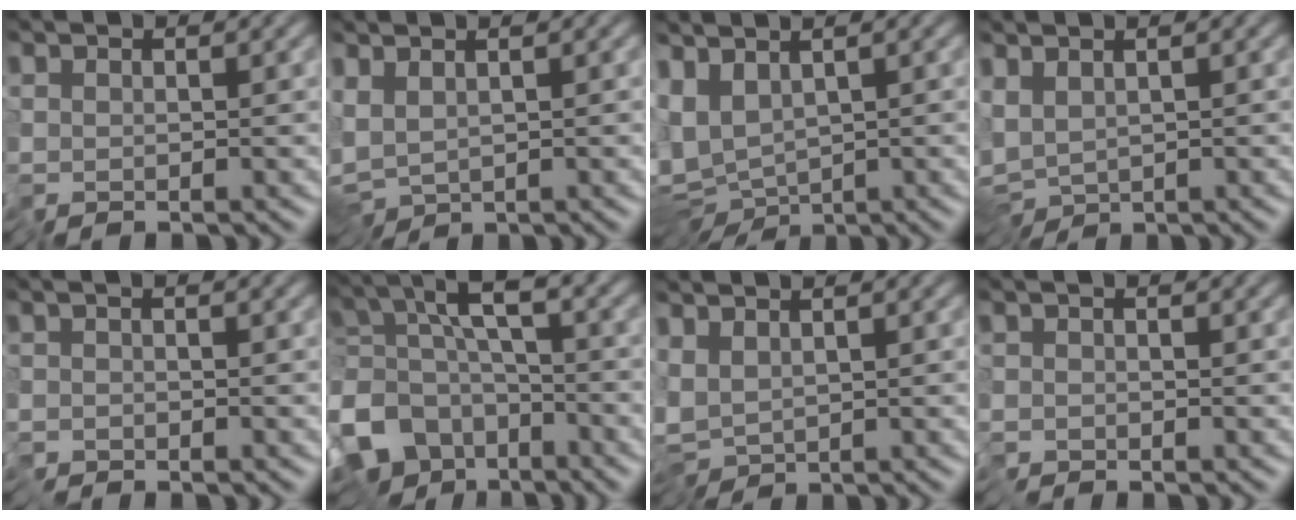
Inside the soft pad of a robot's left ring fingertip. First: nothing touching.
{"total": 3.7, "force": [-1.8, 1.8, 2.7], "torque": [-0.047, -0.004, -0.040]}
{"total": 6.6, "force": [0.4, 4.1, 5.2], "torque": [-0.097, -0.004, 0.040]}
{"total": 4.4, "force": [-1.3, 2.5, 3.4], "torque": [-0.067, -0.011, -0.022]}
{"total": 1.5, "force": [-1.0, 0.5, 0.9], "torque": [-0.017, -0.006, -0.025]}
{"total": 11.9, "force": [-8.1, 7.0, 5.2], "torque": [-0.112, -0.004, -0.138]}
{"total": 3.6, "force": [-0.9, 2.0, 2.8], "torque": [-0.052, -0.004, -0.024]}
{"total": 1.2, "force": [-0.9, 0.4, 0.6], "torque": [-0.009, -0.005, -0.023]}